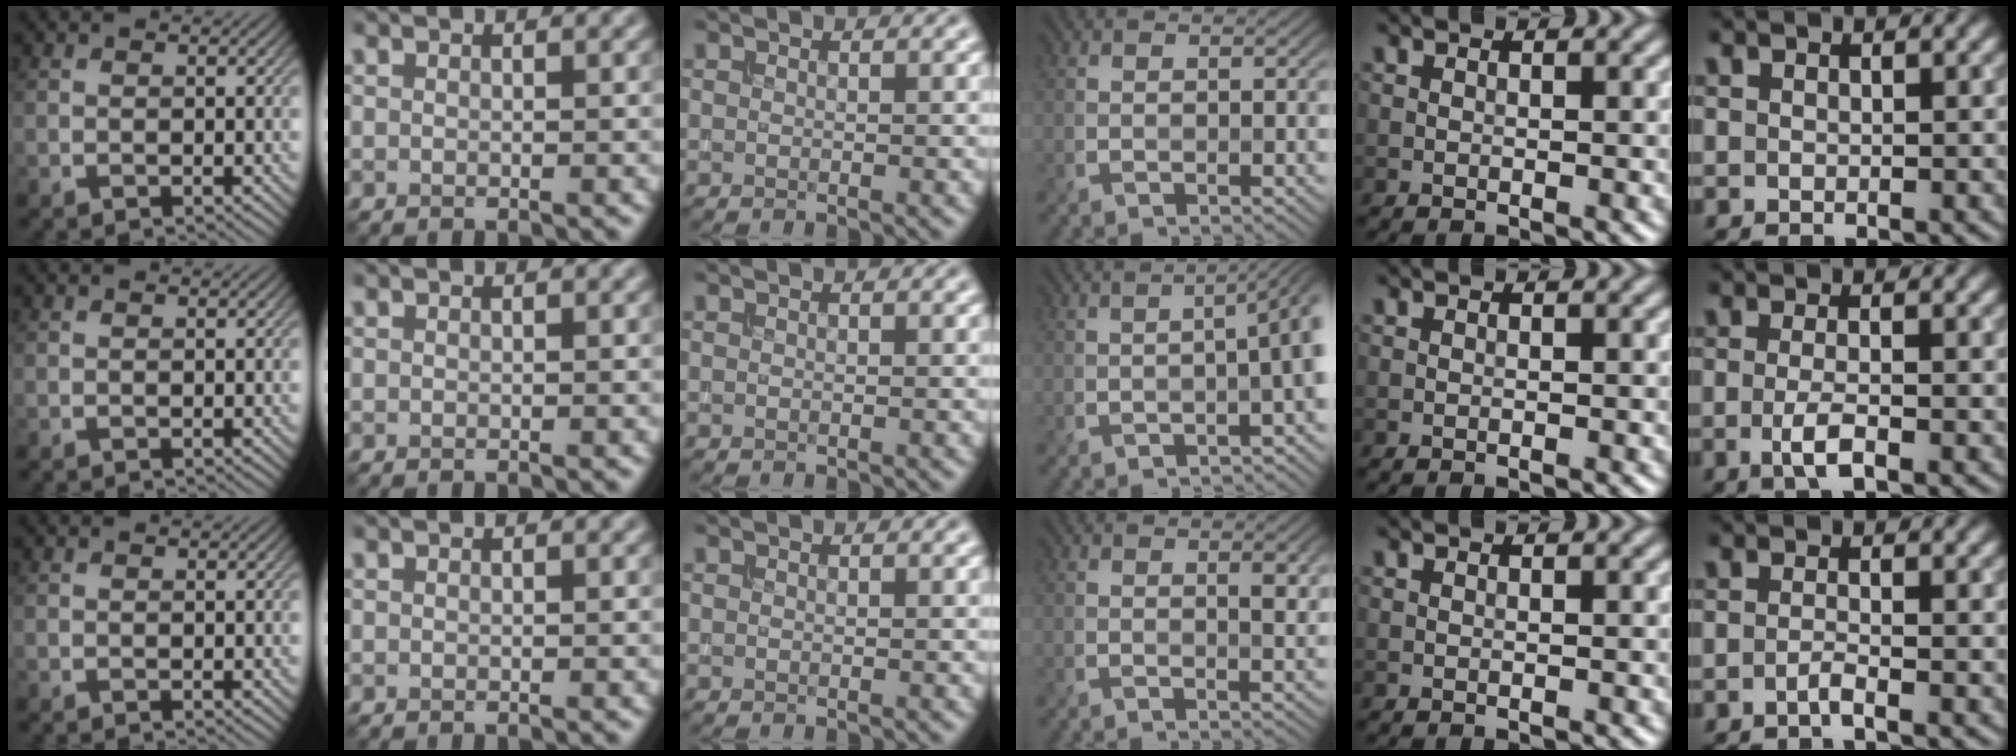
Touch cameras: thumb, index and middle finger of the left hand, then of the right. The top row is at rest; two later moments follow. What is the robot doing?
{"motion": "extract", "object": "bucket"}